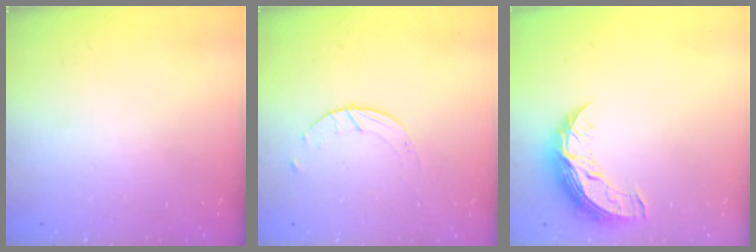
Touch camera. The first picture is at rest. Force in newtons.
{"total": 2.0, "press": 2.0, "slide": 0.3}
{"total": 9.7, "press": 9.7, "slide": 0.6}